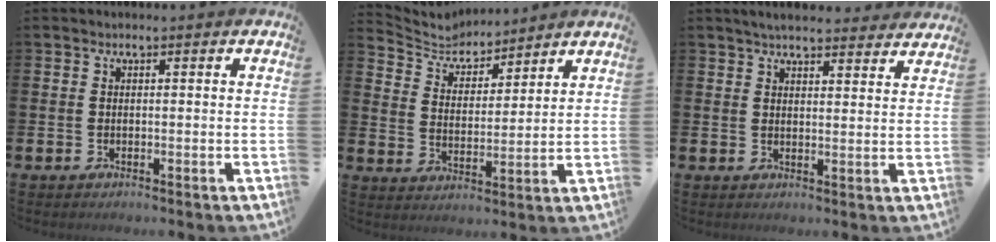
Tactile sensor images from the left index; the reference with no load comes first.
{"total": 5.3, "force": [5.1, 1.3, 0.5], "torque": [-0.044, -0.035, 0.088]}
{"total": 4.4, "force": [4.3, 0.5, 1.0], "torque": [-0.028, -0.017, 0.078]}